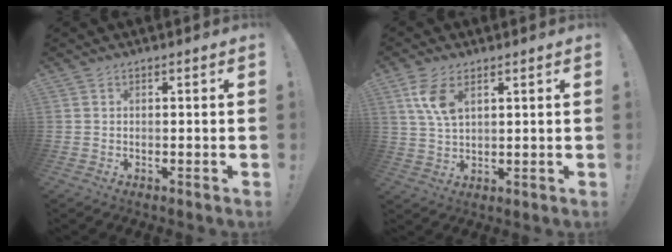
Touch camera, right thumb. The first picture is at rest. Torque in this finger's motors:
{"motor_torque": [0.08, 0.11, 0.66, 0.42, 0.02]}